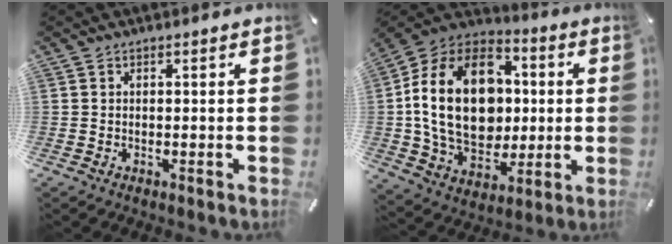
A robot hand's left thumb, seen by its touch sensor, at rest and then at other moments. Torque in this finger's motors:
{"motor_torque": [1.31, 3.70, 1.38, 0.29, 0.74]}